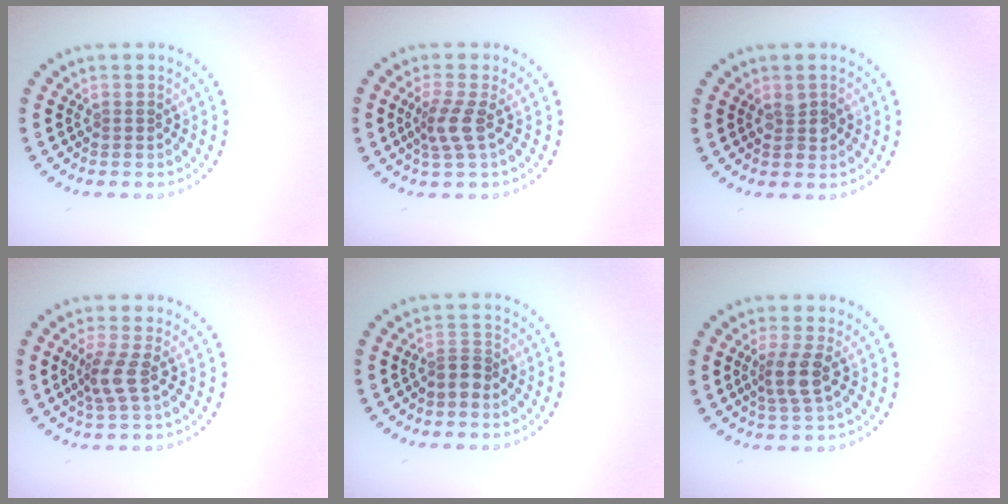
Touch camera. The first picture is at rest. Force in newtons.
{"total": 2.4, "press": 1.8, "slide": 1.5}
{"total": 1.4, "press": 1.4, "slide": 0.2}
{"total": 2.4, "press": 1.8, "slide": 1.6}
{"total": 1.5, "press": 1.1, "slide": 1.0}
{"total": 2.7, "press": 2.2, "slide": 1.5}